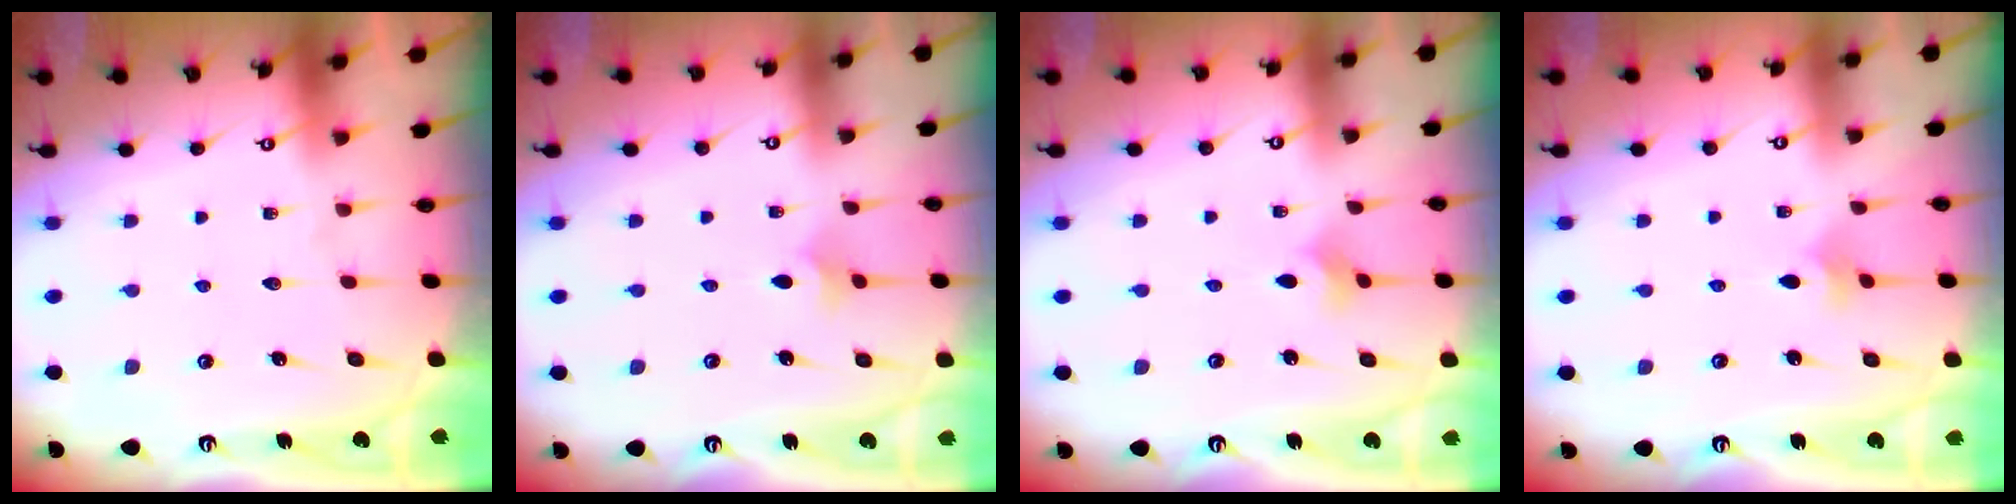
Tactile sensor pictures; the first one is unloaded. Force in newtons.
{"total": 3.5, "press": 3.4, "slide": 0.7}
{"total": 2.1, "press": 2.0, "slide": 0.5}
{"total": 2.4, "press": 2.3, "slide": 0.5}